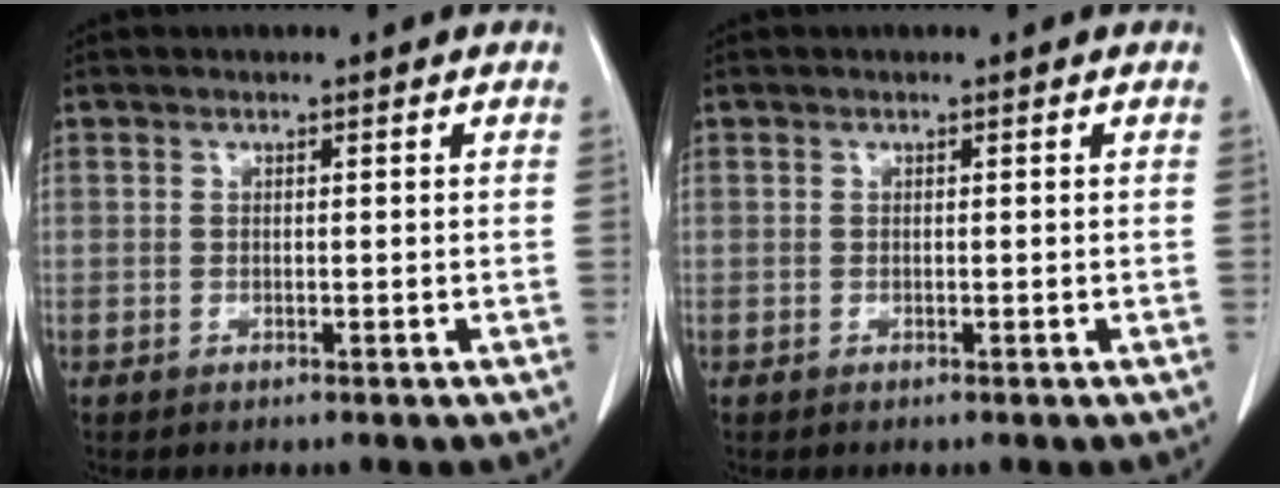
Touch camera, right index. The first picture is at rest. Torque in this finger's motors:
{"motor_torque": [0.00, 0.00, 0.00, 0.00]}